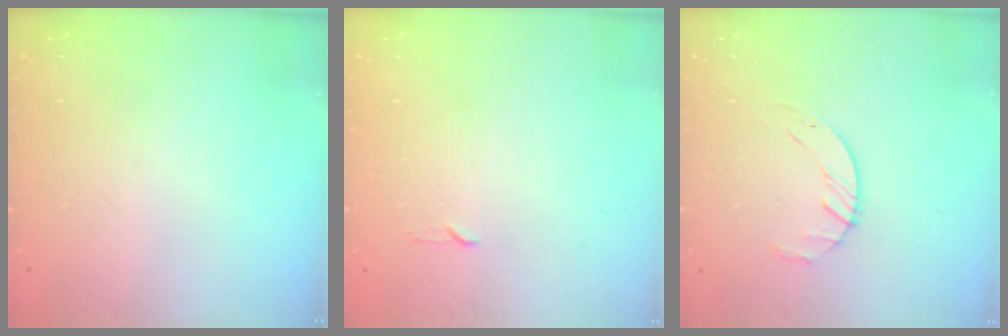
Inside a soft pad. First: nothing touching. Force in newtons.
{"total": 2.3, "press": 2.2, "slide": 0.3}
{"total": 2.1, "press": 2.1, "slide": 0.3}